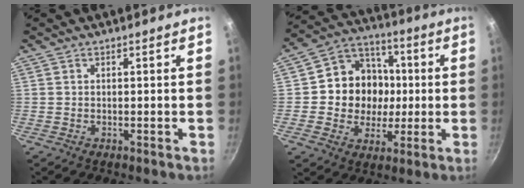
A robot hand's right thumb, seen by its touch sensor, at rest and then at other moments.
{"total": 14.2, "force": [0.3, 12.9, 6.1], "torque": [-0.065, 0.022, -0.005]}